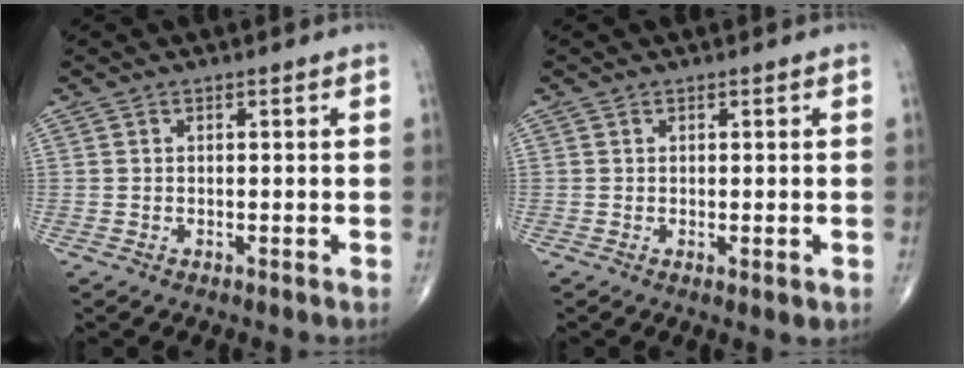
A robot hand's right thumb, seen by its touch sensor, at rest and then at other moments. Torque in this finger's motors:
{"motor_torque": [-0.35, 0.16, -0.54, -0.06, -0.20]}